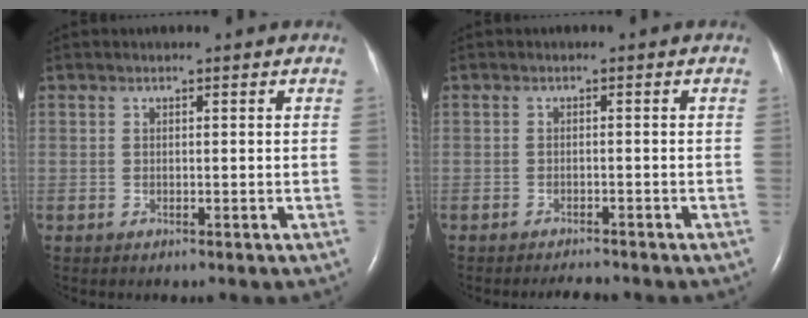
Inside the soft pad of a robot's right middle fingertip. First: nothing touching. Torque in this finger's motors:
{"motor_torque": [-0.09, -0.04, 0.00, 0.00]}